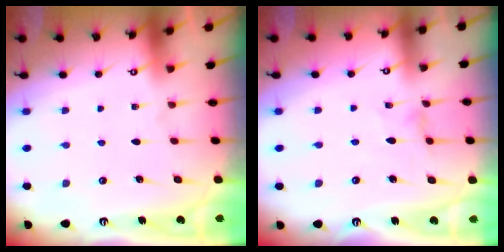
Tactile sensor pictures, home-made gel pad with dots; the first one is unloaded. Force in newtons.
{"total": 1.5, "press": 1.5, "slide": 0.3}